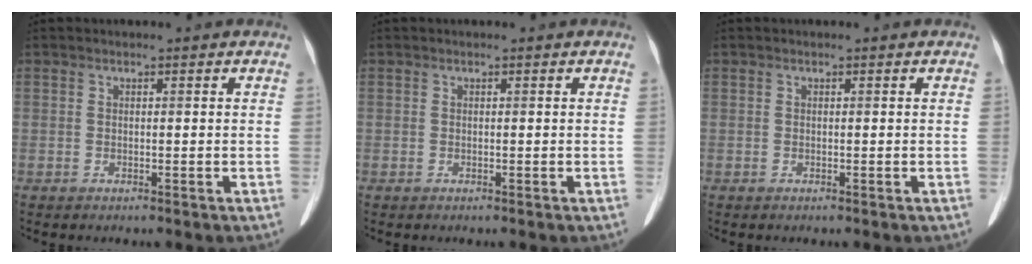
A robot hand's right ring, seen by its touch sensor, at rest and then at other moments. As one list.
[{"total": 0.0}, {"total": 0.0}]